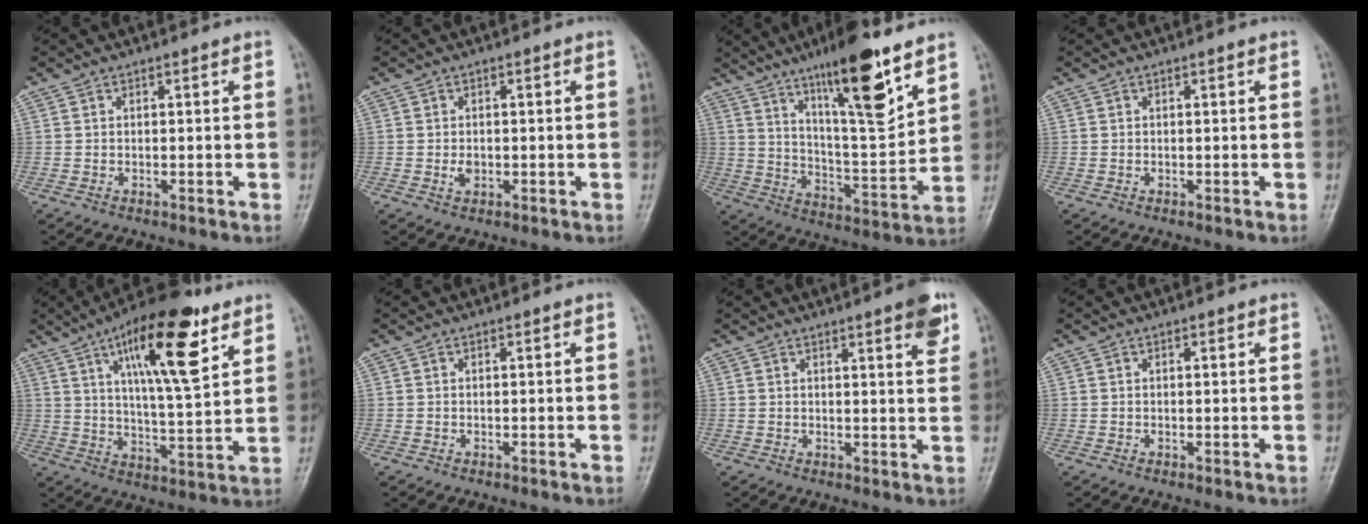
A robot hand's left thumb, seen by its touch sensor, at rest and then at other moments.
{"total": 2.0, "force": [-0.4, 1.4, 1.4], "torque": [-0.019, 0.001, -0.005]}
{"total": 18.6, "force": [11.2, 3.6, 14.4], "torque": [-0.218, -0.057, 0.193]}
{"total": 0.0}
{"total": 18.3, "force": [9.1, 5.6, 14.9], "torque": [-0.214, -0.036, 0.147]}
{"total": 0.0}
{"total": 5.3, "force": [3.2, 0.9, 4.1], "torque": [-0.045, -0.014, 0.037]}
{"total": 0.7, "force": [0.2, 0.3, 0.5], "torque": [-0.007, 0.001, 0.003]}